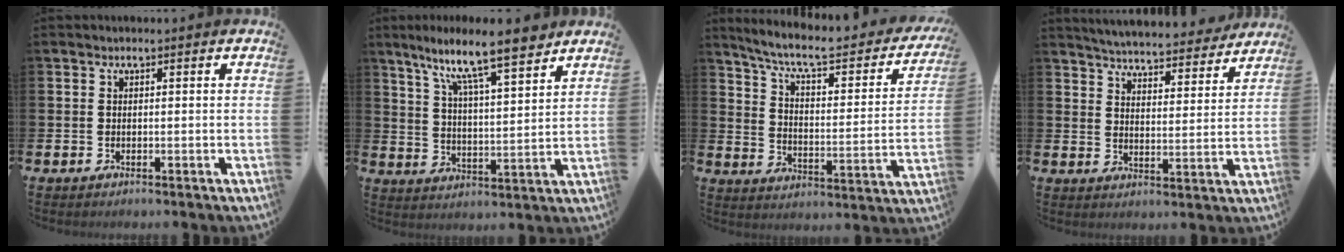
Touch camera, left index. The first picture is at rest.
{"total": 10.5, "force": [8.8, 1.1, 5.8], "torque": [-0.131, -0.052, 0.148]}
{"total": 7.6, "force": [6.4, 1.7, 3.7], "torque": [-0.099, -0.045, 0.102]}
{"total": 5.3, "force": [5.2, 0.5, 0.8], "torque": [-0.036, -0.042, 0.088]}